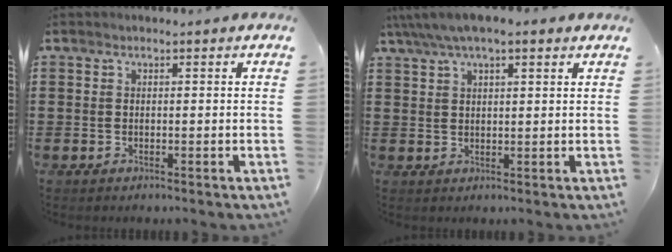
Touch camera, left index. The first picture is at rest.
{"total": 4.1, "force": [2.9, 1.1, 2.6], "torque": [-0.057, 0.003, 0.052]}